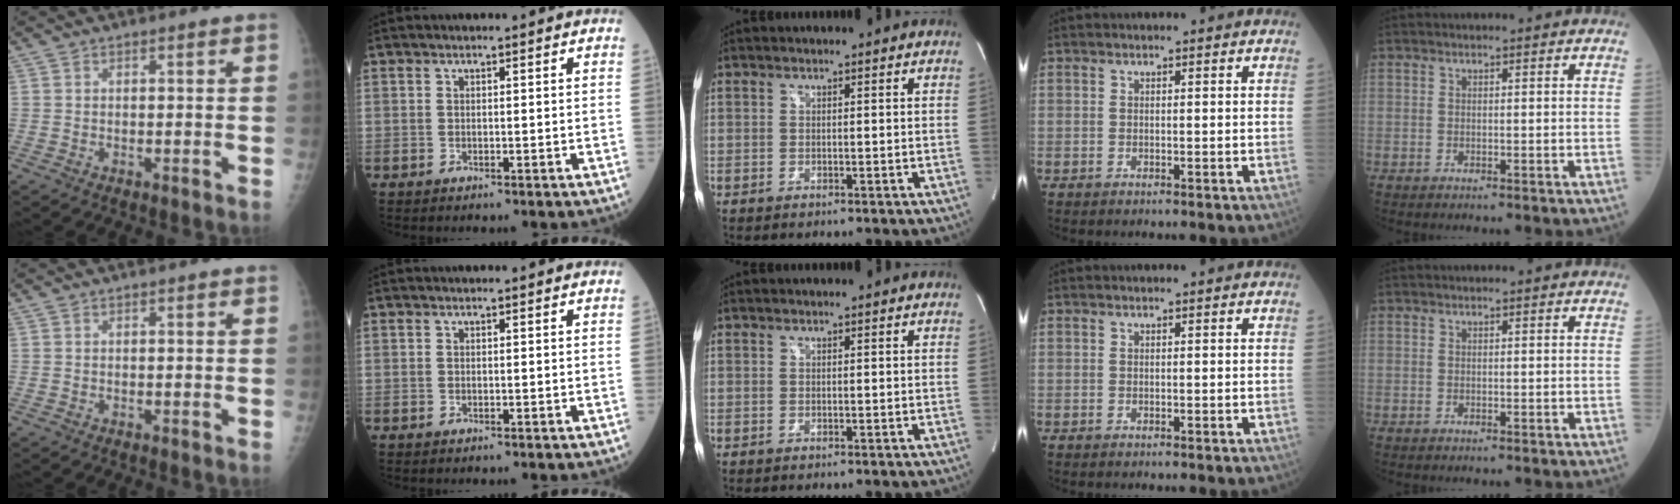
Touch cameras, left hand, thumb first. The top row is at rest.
{}